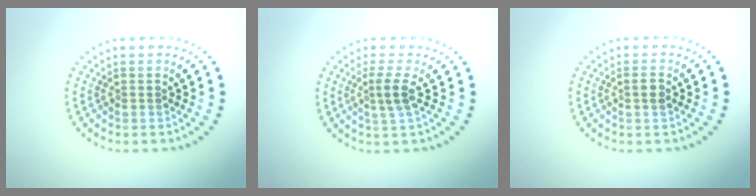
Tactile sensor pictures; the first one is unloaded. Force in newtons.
{"total": 1.9, "press": 1.4, "slide": 1.3}
{"total": 1.1, "press": 1.0, "slide": 0.4}